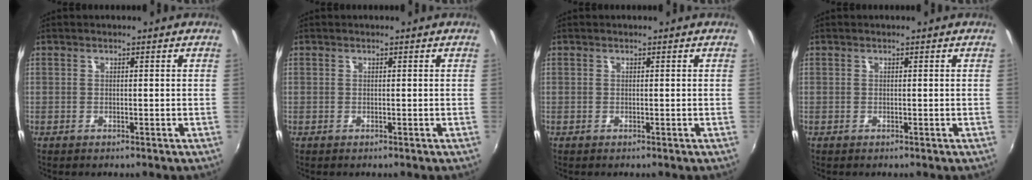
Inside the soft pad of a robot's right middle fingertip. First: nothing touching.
{"total": 0.0}
{"total": 0.0}
{"total": 0.0}